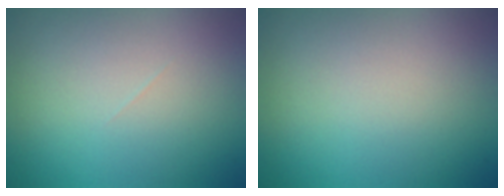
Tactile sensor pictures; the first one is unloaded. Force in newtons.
{"total": 0.0}